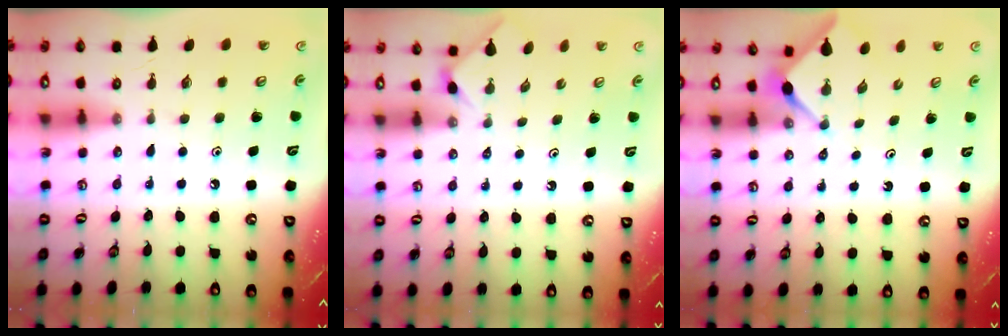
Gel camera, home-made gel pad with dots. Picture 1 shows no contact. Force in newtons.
{"total": 1.3, "press": 1.2, "slide": 0.4}
{"total": 2.9, "press": 2.9, "slide": 0.4}